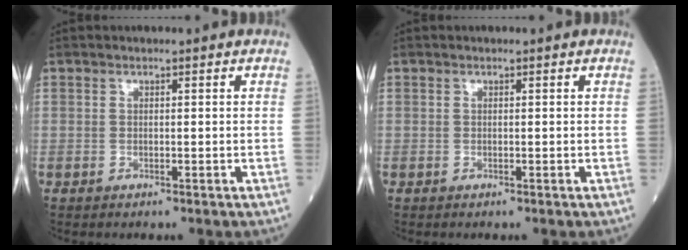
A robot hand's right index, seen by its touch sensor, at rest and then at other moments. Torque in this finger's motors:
{"motor_torque": [0.00, 0.00, 0.00, 0.00]}